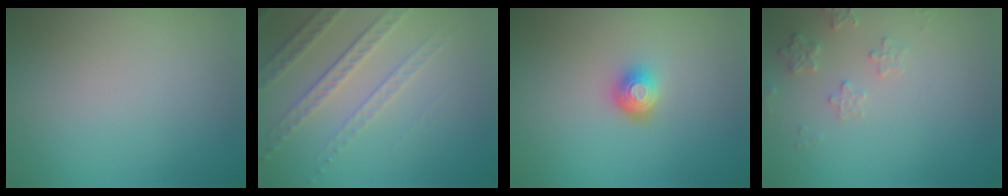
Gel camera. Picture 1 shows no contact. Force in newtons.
{"total": 3.4, "press": 3.2, "slide": 1.3}
{"total": 1.9, "press": 1.4, "slide": 1.2}
{"total": 1.9, "press": 1.8, "slide": 0.2}